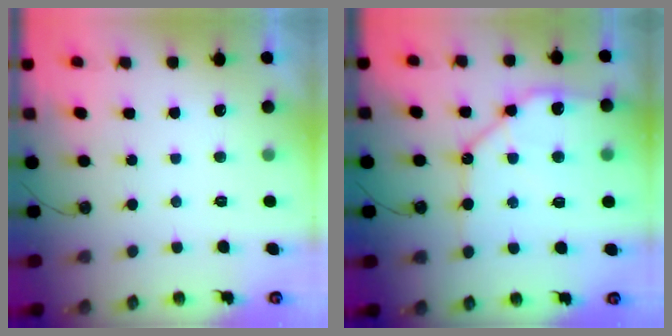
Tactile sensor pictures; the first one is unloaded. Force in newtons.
{"total": 12.9, "press": 12.7, "slide": 1.7}